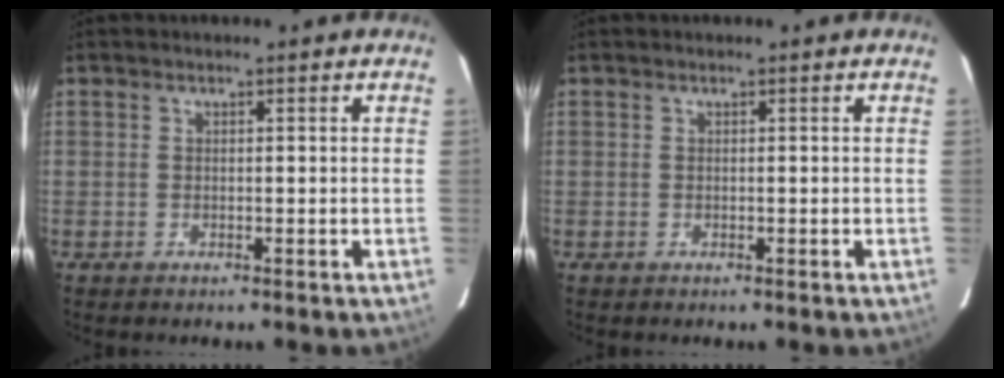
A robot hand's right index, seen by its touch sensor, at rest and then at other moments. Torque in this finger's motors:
{"motor_torque": [0.00, 0.00, 0.00, 0.01]}